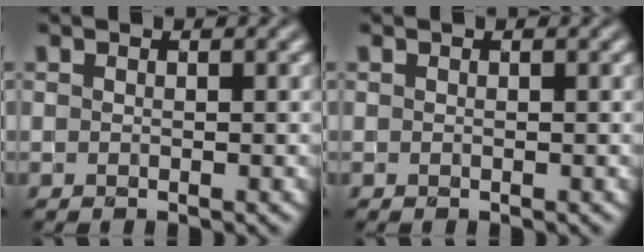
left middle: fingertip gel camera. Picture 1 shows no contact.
{"total": 0.0}